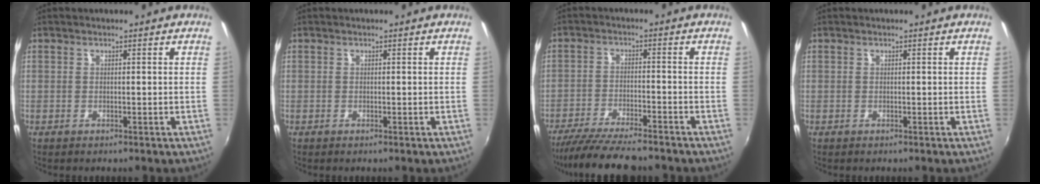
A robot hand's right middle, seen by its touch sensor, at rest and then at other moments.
{"total": 0.0}
{"total": 12.6, "force": [-11.1, 1.7, 5.9], "torque": [-0.130, -0.026, -0.183]}
{"total": 0.0}